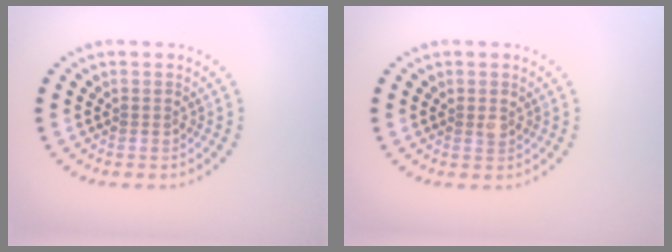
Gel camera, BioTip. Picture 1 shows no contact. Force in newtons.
{"total": 0.8, "press": 0.7, "slide": 0.3}